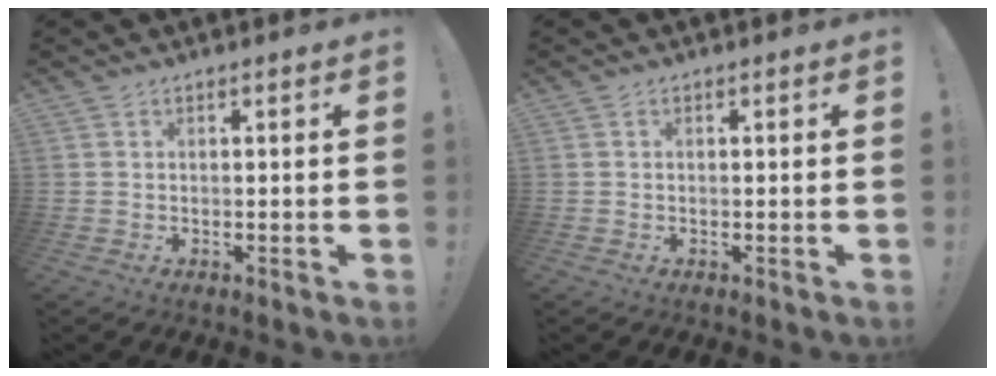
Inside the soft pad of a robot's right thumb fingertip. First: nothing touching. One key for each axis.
{"total": 0.0}